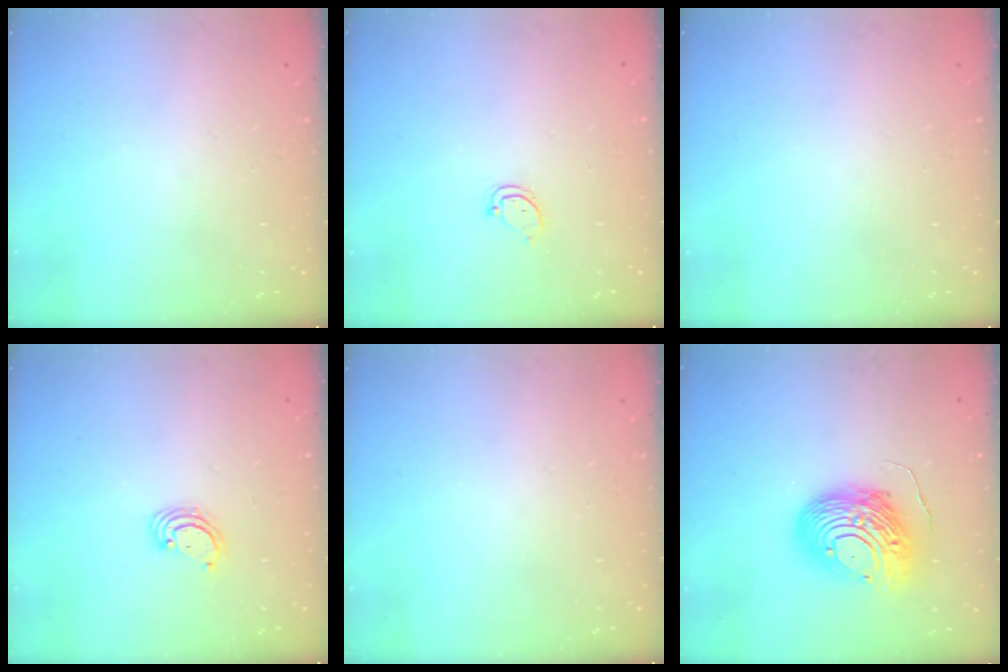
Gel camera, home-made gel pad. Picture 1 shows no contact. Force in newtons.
{"total": 3.4, "press": 3.4, "slide": 0.2}
{"total": 0.0}
{"total": 3.3, "press": 3.3, "slide": 0.3}
{"total": 0.0}
{"total": 14.4, "press": 14.4, "slide": 1.2}